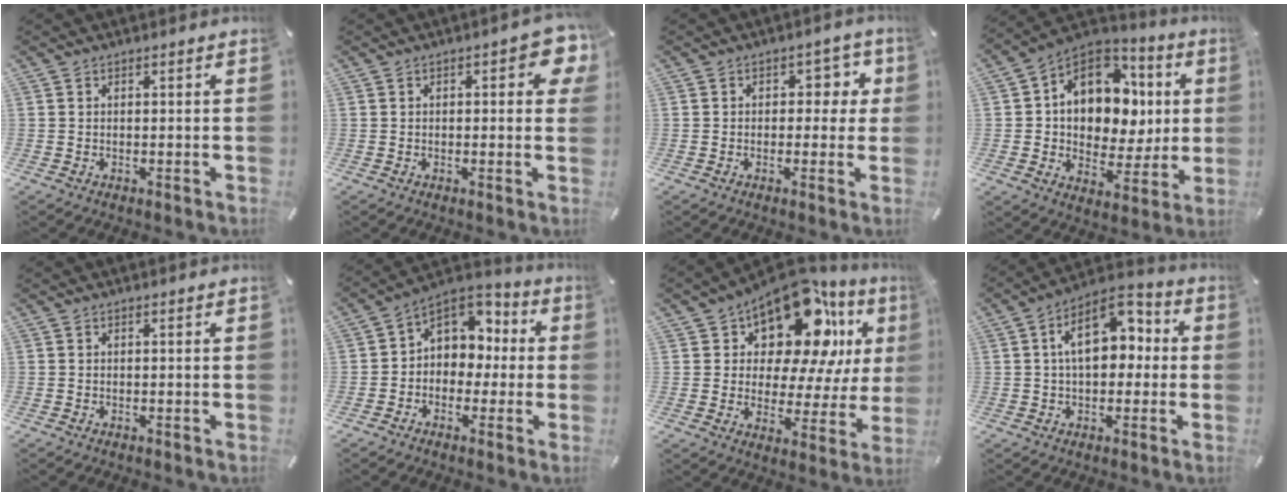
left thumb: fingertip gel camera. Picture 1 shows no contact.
{"total": 6.5, "force": [1.5, 2.8, 5.7], "torque": [-0.068, -0.004, 0.020]}
{"total": 5.5, "force": [0.9, 4.1, 3.6], "torque": [-0.036, 0.000, 0.006]}
{"total": 14.2, "force": [3.8, 11.6, 7.2], "torque": [-0.110, -0.026, 0.079]}
{"total": 0.0}
{"total": 8.6, "force": [1.2, 7.8, 3.5], "torque": [-0.062, -0.004, 0.028]}
{"total": 17.5, "force": [11.5, 8.8, 9.9], "torque": [-0.157, -0.089, 0.196]}
{"total": 12.6, "force": [2.6, 7.9, 9.5], "torque": [-0.141, 0.004, 0.046]}